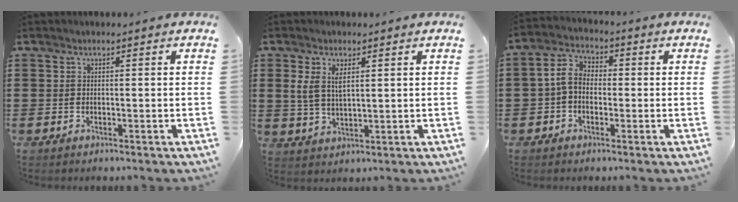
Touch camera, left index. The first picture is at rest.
{"total": 4.4, "force": [1.8, 1.8, 3.6], "torque": [-0.078, 0.007, 0.030]}
{"total": 5.0, "force": [-0.7, 3.5, 3.5], "torque": [-0.084, 0.012, -0.018]}